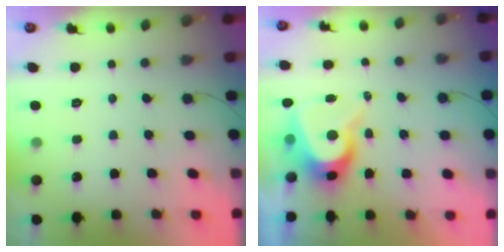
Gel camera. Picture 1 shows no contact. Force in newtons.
{"total": 8.3, "press": 8.2, "slide": 0.8}